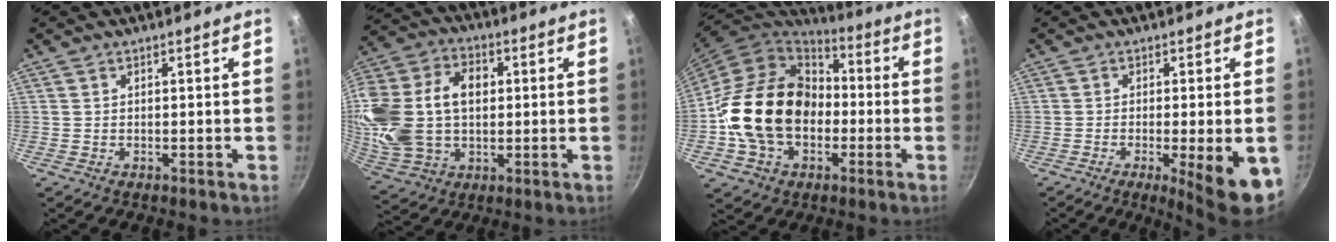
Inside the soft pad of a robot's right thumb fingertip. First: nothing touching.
{"total": 23.0, "force": [2.1, 16.2, 16.2], "torque": [-0.327, 0.026, 0.042]}
{"total": 21.0, "force": [-2.6, 15.9, 13.4], "torque": [-0.218, 0.047, -0.047]}
{"total": 10.7, "force": [-3.6, 1.8, 9.9], "torque": [-0.127, -0.002, -0.045]}